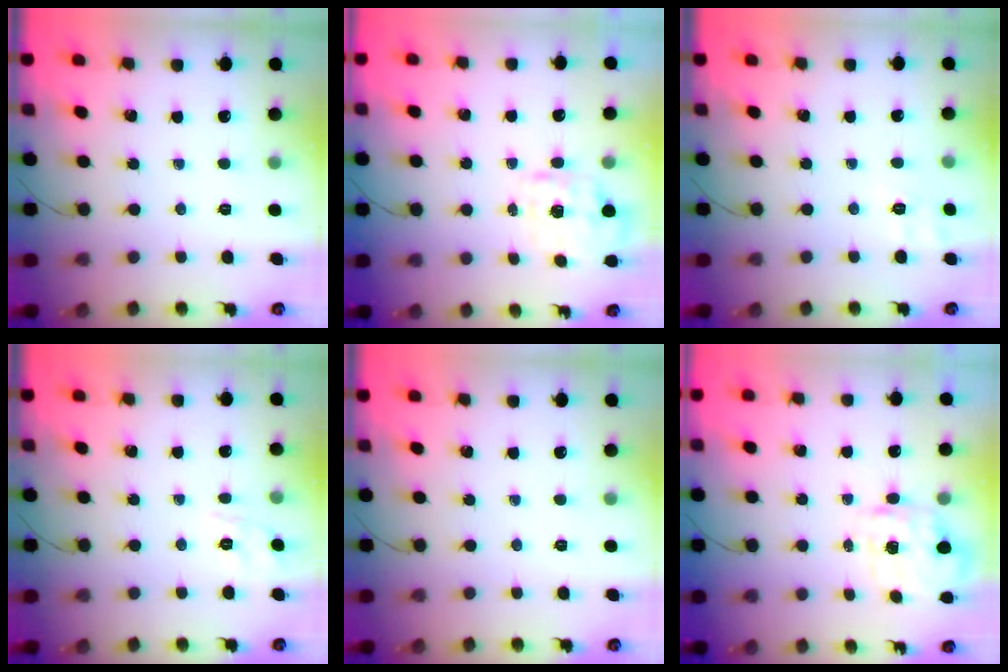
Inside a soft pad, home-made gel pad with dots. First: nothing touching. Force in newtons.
{"total": 1.8, "press": 1.7, "slide": 0.6}
{"total": 2.8, "press": 2.1, "slide": 1.9}
{"total": 2.0, "press": 0.6, "slide": 1.9}
{"total": 0.0}
{"total": 4.0, "press": 3.9, "slide": 0.8}